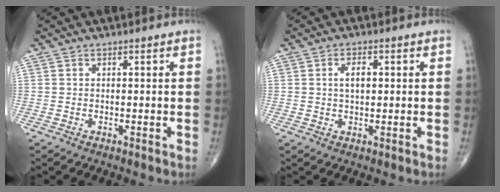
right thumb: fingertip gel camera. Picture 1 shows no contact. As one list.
[{"total": 3.5, "force": [0.6, 1.8, 2.9], "torque": [-0.050, 0.002, 0.009]}]